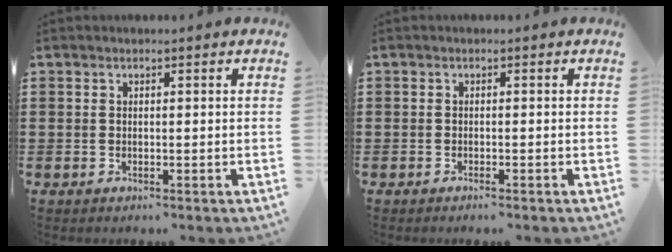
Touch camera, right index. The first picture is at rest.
{"total": 0.6, "force": [-0.5, -0.2, 0.2], "torque": [-0.007, -0.004, -0.009]}